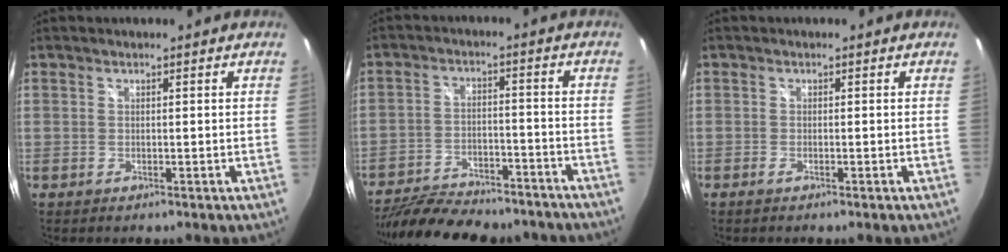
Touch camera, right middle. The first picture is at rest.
{"total": 21.0, "force": [-17.8, 6.6, 9.1], "torque": [-0.184, -0.013, -0.248]}
{"total": 0.8, "force": [-0.6, 0.0, 0.5], "torque": [-0.009, -0.001, -0.013]}